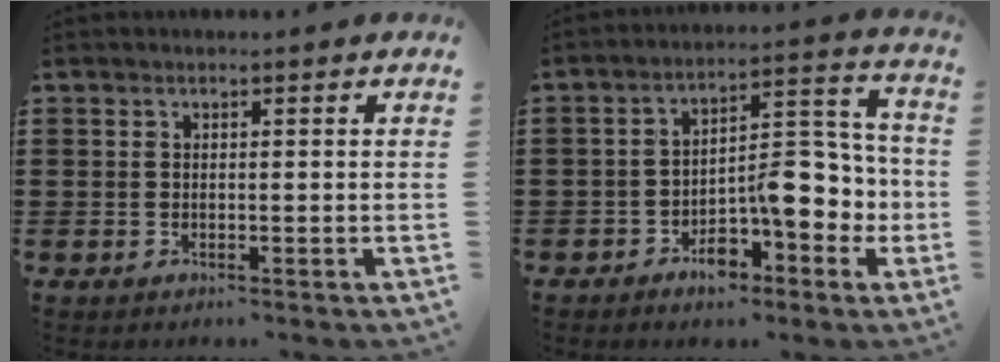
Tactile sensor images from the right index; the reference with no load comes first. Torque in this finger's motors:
{"motor_torque": [1.42, -0.72, 0.45, 0.16]}